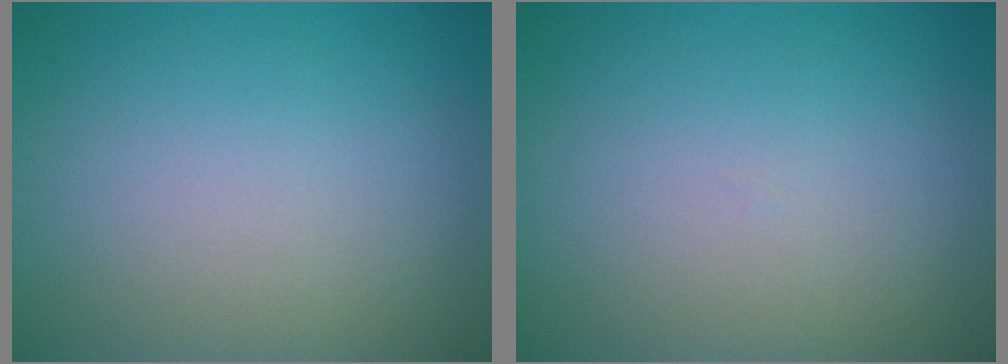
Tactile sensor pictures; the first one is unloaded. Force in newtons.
{"total": 0.0}